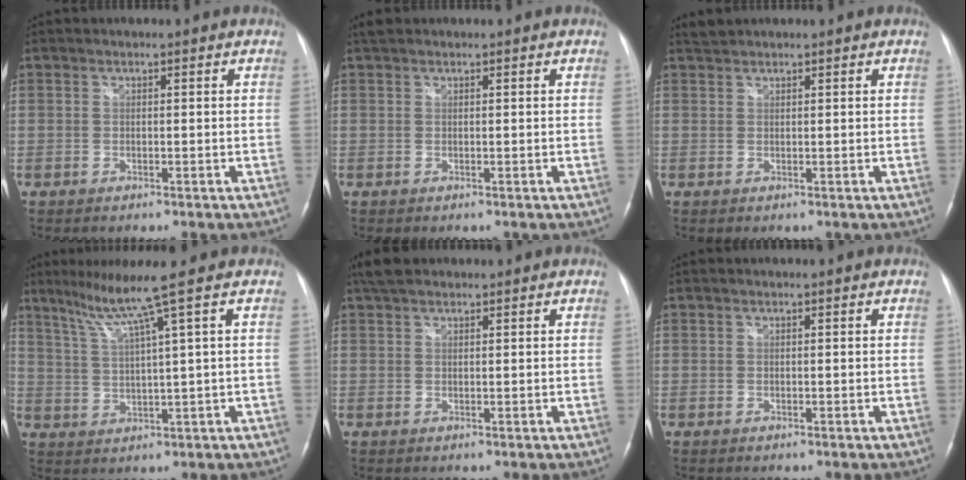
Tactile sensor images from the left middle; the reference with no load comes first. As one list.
[{"total": 1.3, "force": [1.1, 0.5, 0.4], "torque": [-0.014, 0.017, 0.023]}, {"total": 1.3, "force": [1.3, 0.1, 0.0], "torque": [-0.010, 0.009, 0.031]}, {"total": 7.7, "force": [4.3, -2.1, 6.1], "torque": [-0.117, 0.012, 0.081]}, {"total": 3.4, "force": [2.8, 1.3, 1.4], "torque": [-0.033, 0.019, 0.052]}, {"total": 0.0}]